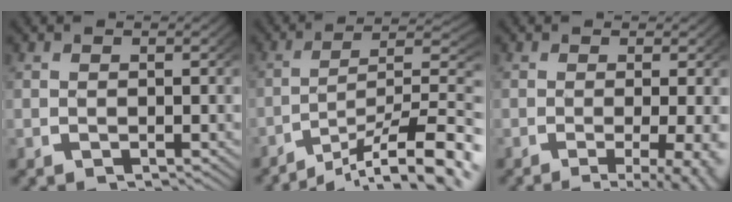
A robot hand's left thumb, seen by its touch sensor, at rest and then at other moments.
{"total": 10.3, "force": [-4.7, 5.3, 7.5], "torque": [-0.114, -0.027, -0.058]}
{"total": 6.3, "force": [-3.5, 2.3, 4.7], "torque": [-0.072, -0.025, -0.041]}